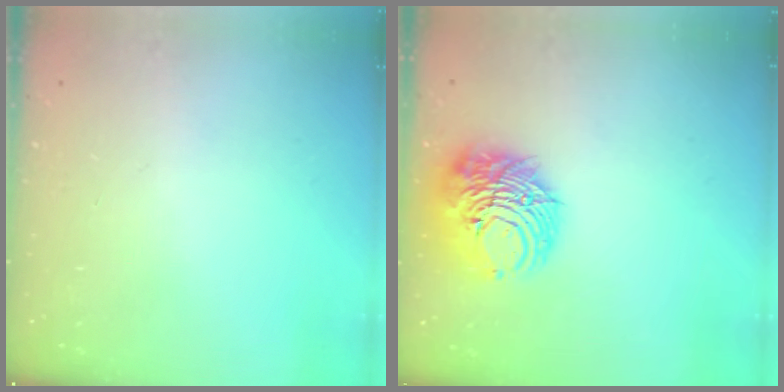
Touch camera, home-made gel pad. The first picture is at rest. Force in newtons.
{"total": 12.2, "press": 12.2, "slide": 1.3}